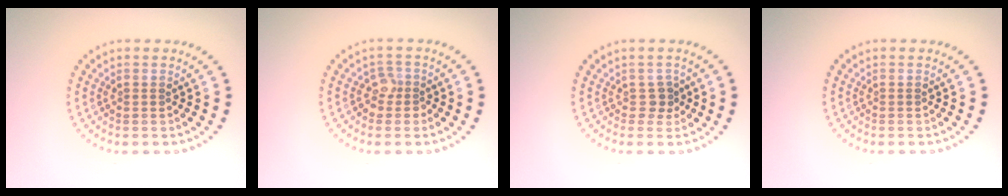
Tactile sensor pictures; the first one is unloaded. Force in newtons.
{"total": 1.6, "press": 1.3, "slide": 0.9}
{"total": 1.3, "press": 1.0, "slide": 0.8}
{"total": 0.0}